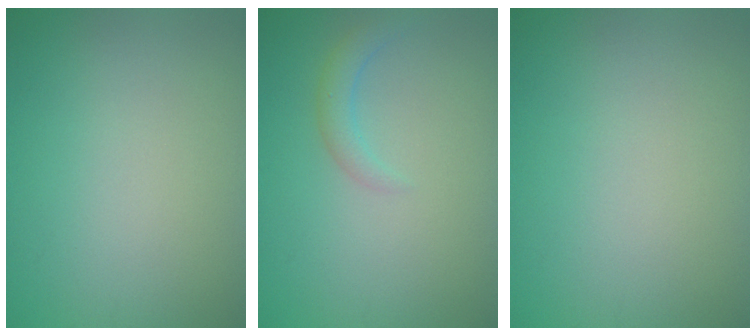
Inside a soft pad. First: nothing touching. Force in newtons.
{"total": 1.5, "press": 1.5, "slide": 0.2}
{"total": 0.0}